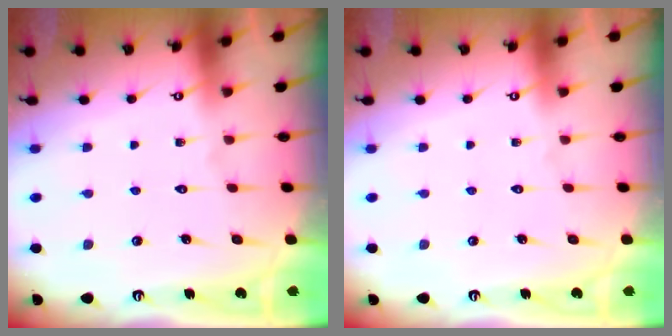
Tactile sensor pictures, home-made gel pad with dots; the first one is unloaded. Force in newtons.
{"total": 0.0}